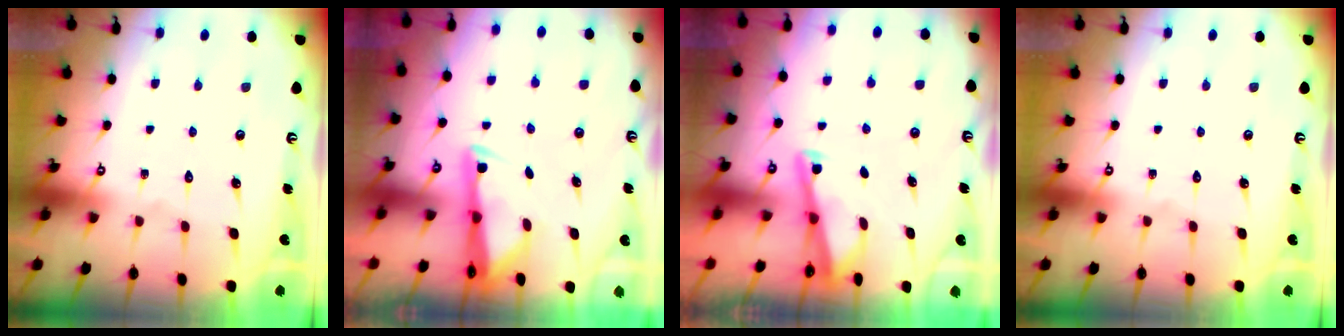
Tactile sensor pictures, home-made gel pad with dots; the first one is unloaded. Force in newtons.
{"total": 2.6, "press": 2.6, "slide": 0.4}
{"total": 2.8, "press": 2.8, "slide": 0.3}
{"total": 0.0}